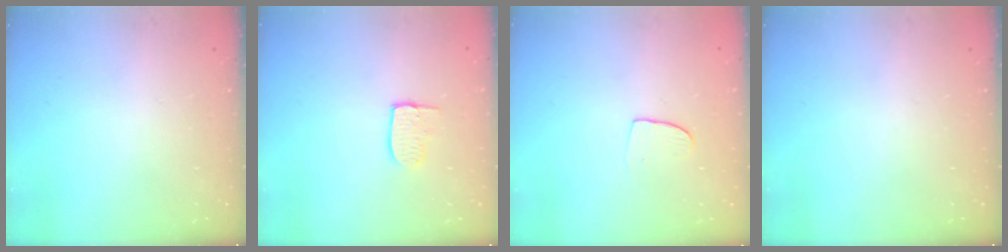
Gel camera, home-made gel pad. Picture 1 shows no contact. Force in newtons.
{"total": 7.7, "press": 7.7, "slide": 0.6}
{"total": 6.3, "press": 6.2, "slide": 0.6}
{"total": 0.0}